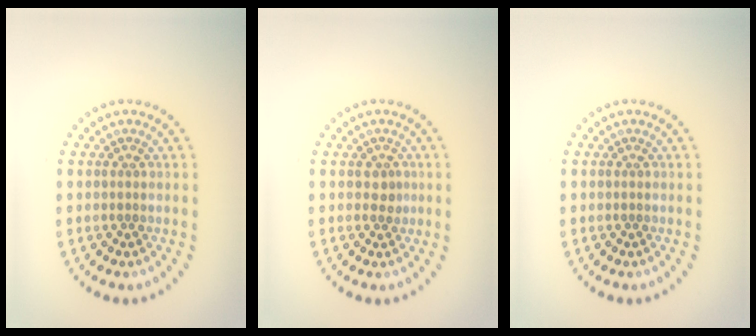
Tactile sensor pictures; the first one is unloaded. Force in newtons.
{"total": 1.1, "press": 1.0, "slide": 0.5}
{"total": 0.0}